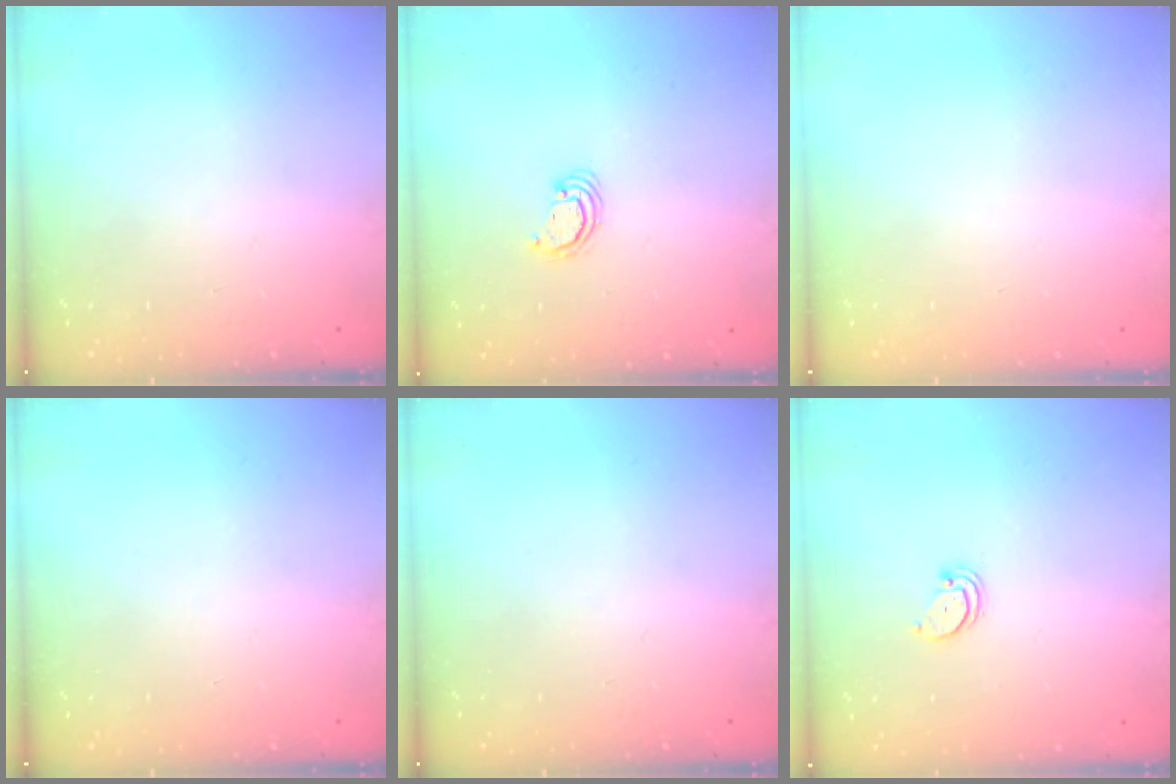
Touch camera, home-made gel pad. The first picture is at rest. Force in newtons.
{"total": 2.4, "press": 2.4, "slide": 0.3}
{"total": 0.0}
{"total": 0.0}
{"total": 0.0}
{"total": 1.4, "press": 1.3, "slide": 0.1}